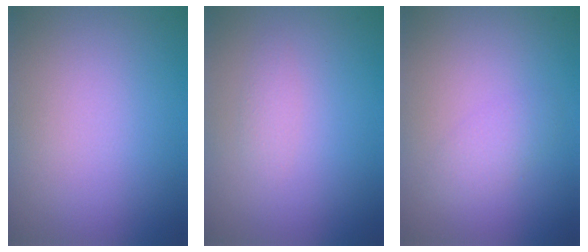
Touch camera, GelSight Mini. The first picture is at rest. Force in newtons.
{"total": 1.0, "press": 1.0, "slide": 0.0}
{"total": 1.6, "press": 1.6, "slide": 0.1}